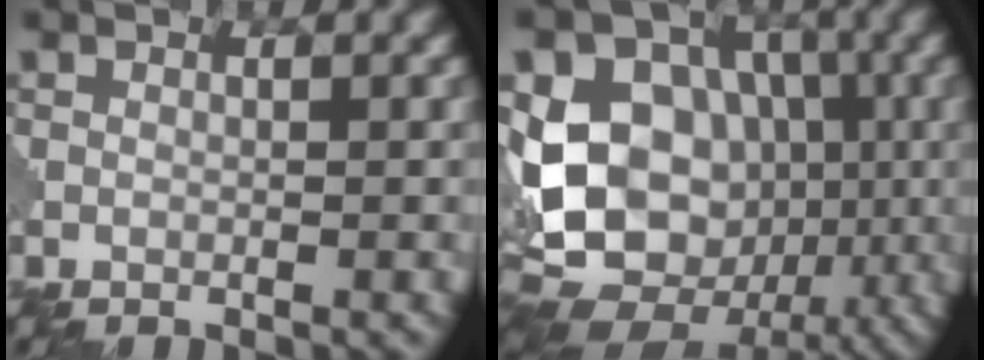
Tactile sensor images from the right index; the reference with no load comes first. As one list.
[{"total": 13.9, "force": [-1.4, 11.0, 8.4], "torque": [-0.152, 0.005, -0.028]}]